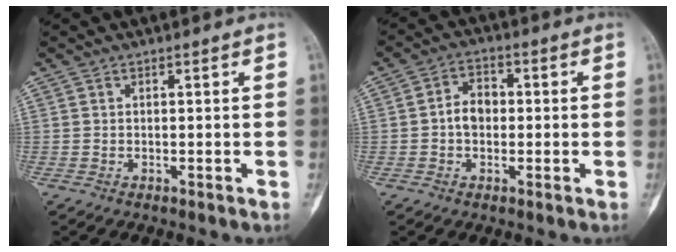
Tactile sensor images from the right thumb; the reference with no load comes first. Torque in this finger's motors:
{"motor_torque": [-0.20, 0.42, 0.69, -0.05, -0.02]}